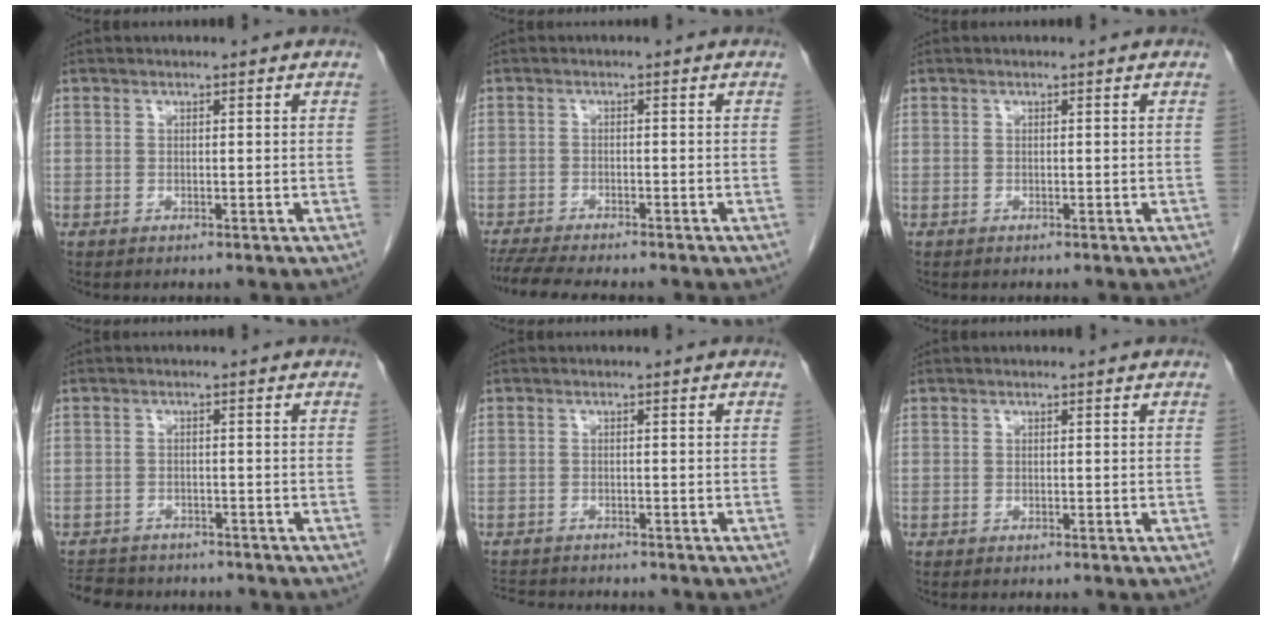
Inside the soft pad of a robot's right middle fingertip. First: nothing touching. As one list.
[{"total": 9.5, "force": [-8.3, 1.2, 4.5], "torque": [-0.070, -0.012, -0.124]}, {"total": 0.0}, {"total": 7.9, "force": [-7.0, 3.1, 2.0], "torque": [-0.047, -0.003, -0.098]}, {"total": 4.9, "force": [-4.7, 0.8, 1.2], "torque": [-0.020, -0.009, -0.075]}, {"total": 0.0}]